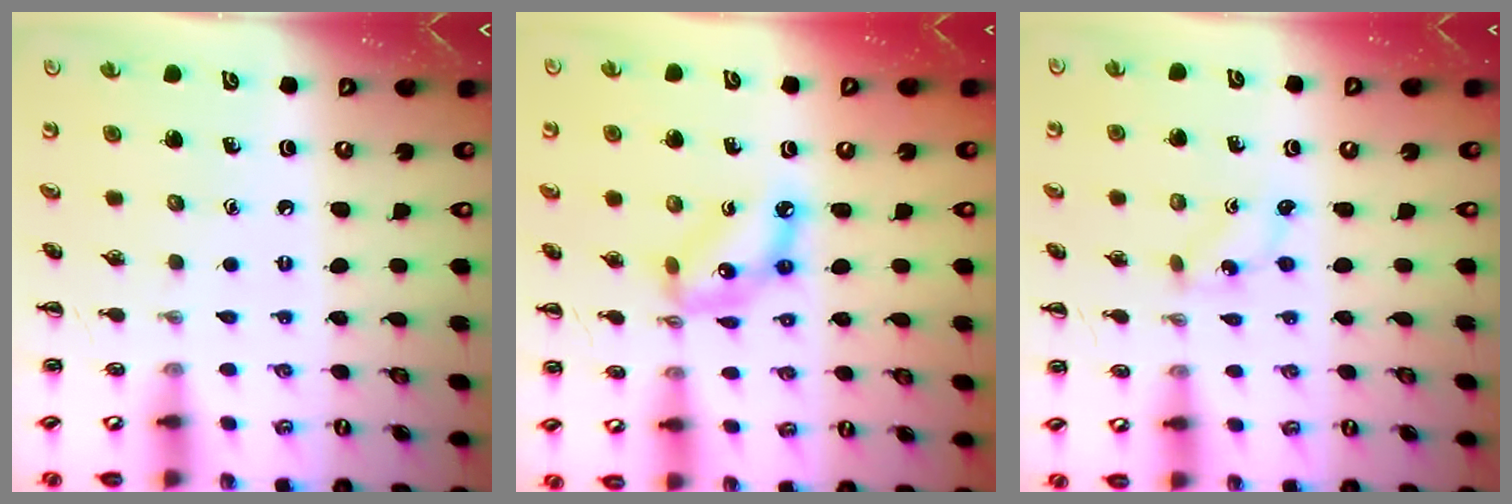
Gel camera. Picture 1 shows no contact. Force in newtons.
{"total": 9.2, "press": 9.0, "slide": 2.1}
{"total": 0.0}